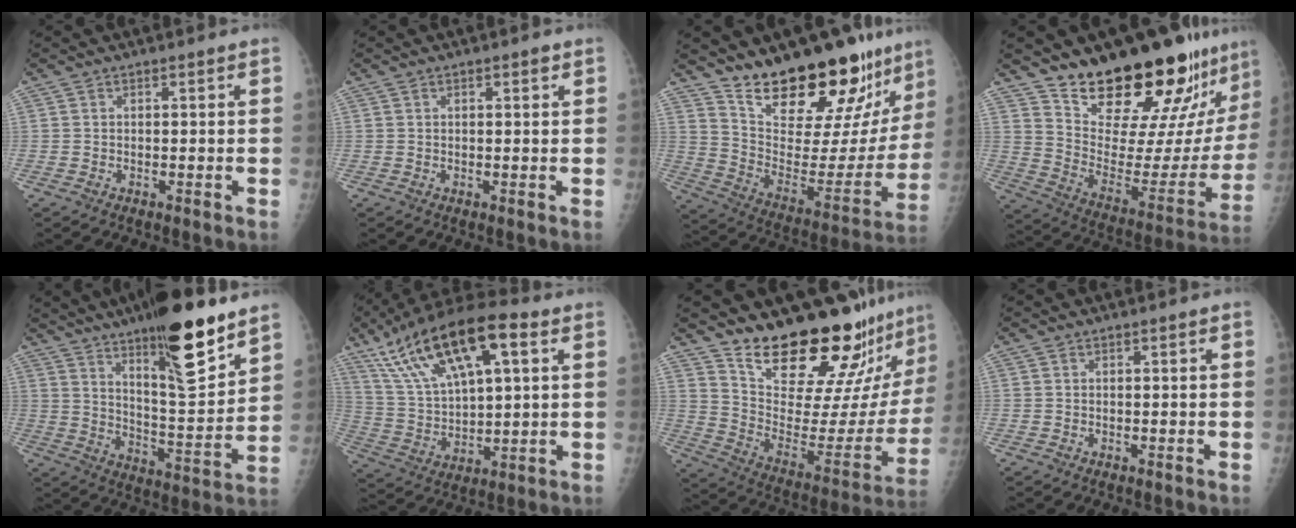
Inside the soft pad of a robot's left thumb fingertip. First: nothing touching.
{"total": 1.3, "force": [0.7, 0.5, 1.0], "torque": [-0.011, 0.000, 0.009]}
{"total": 26.9, "force": [20.7, 9.7, 14.3], "torque": [-0.177, -0.116, 0.315]}
{"total": 26.2, "force": [21.7, 7.3, 12.8], "torque": [-0.154, -0.157, 0.313]}
{"total": 20.3, "force": [13.0, 5.0, 14.8], "torque": [-0.202, -0.075, 0.210]}
{"total": 21.6, "force": [10.1, 8.6, 17.0], "torque": [-0.293, -0.003, 0.181]}
{"total": 25.8, "force": [22.6, 5.4, 11.3], "torque": [-0.135, -0.188, 0.323]}
{"total": 0.0}